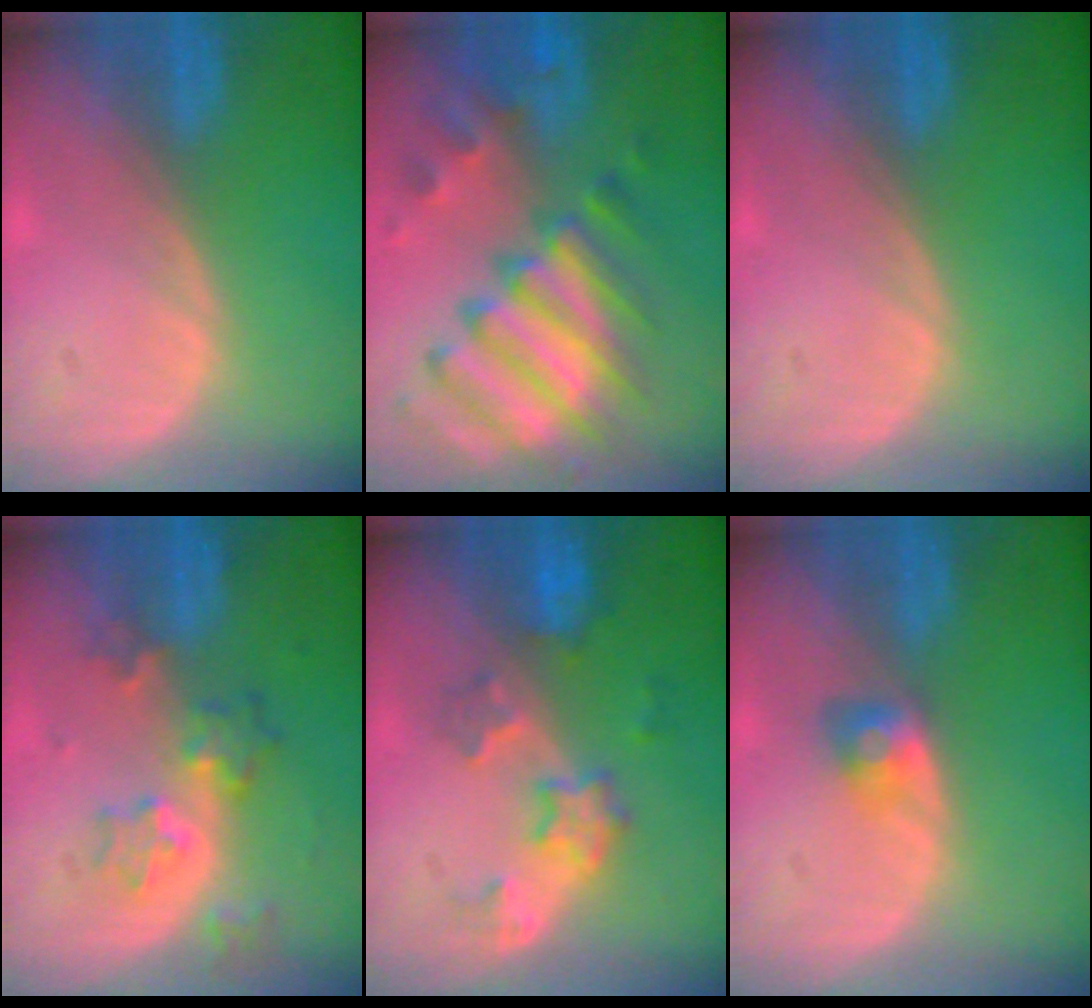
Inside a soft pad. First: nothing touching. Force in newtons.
{"total": 11.8, "press": 10.2, "slide": 5.9}
{"total": 0.0}
{"total": 6.3, "press": 5.5, "slide": 3.1}
{"total": 6.0, "press": 5.5, "slide": 2.4}
{"total": 2.8, "press": 2.6, "slide": 1.2}